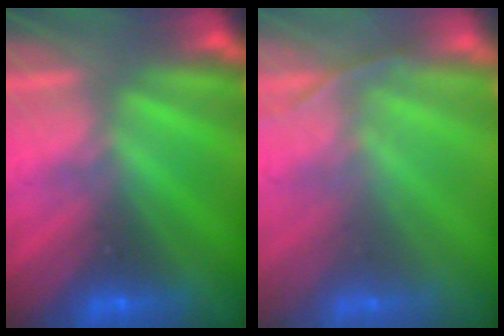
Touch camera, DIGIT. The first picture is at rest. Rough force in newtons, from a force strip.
{"total": 1.6}